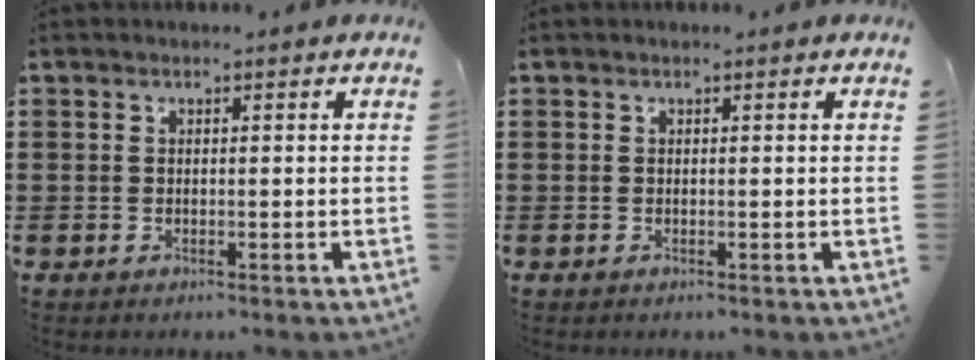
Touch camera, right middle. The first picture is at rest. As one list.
[{"total": 0.0}]